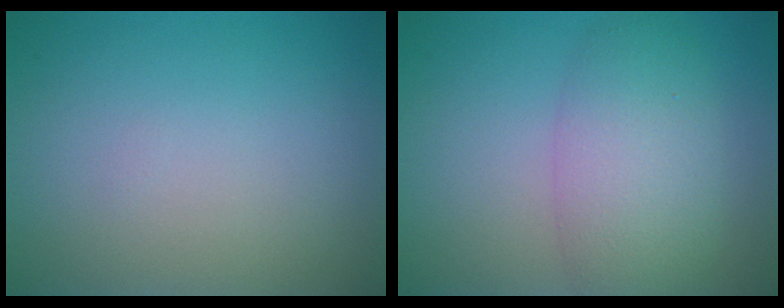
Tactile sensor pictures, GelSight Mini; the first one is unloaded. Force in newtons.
{"total": 5.5, "press": 5.5, "slide": 0.4}